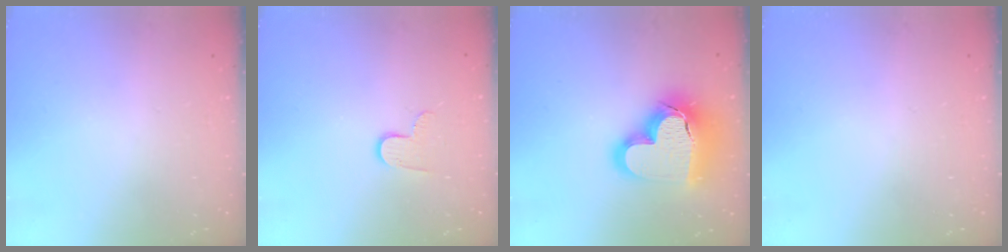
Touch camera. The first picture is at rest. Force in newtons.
{"total": 6.5, "press": 6.4, "slide": 0.6}
{"total": 22.8, "press": 22.6, "slide": 2.2}
{"total": 0.0}